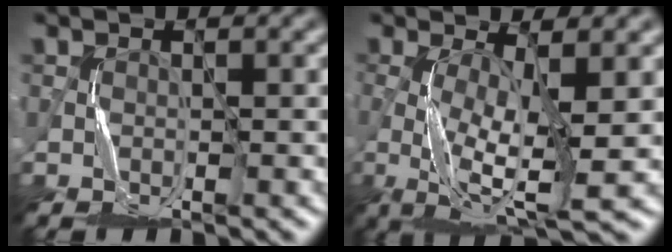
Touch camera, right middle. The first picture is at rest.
{"total": 6.6, "force": [-0.7, 1.6, 6.4], "torque": [-0.125, -0.005, -0.011]}